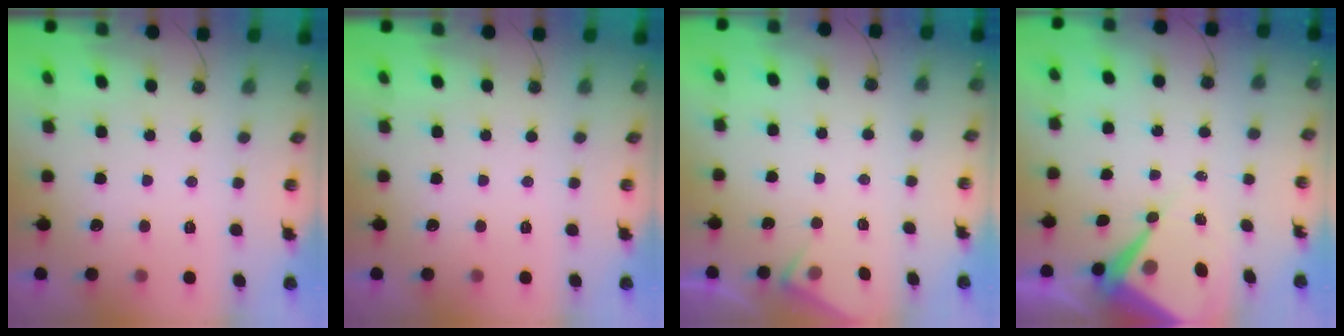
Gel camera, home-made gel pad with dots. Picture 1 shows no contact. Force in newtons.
{"total": 0.0}
{"total": 3.8, "press": 3.8, "slide": 0.6}
{"total": 8.5, "press": 8.5, "slide": 0.8}